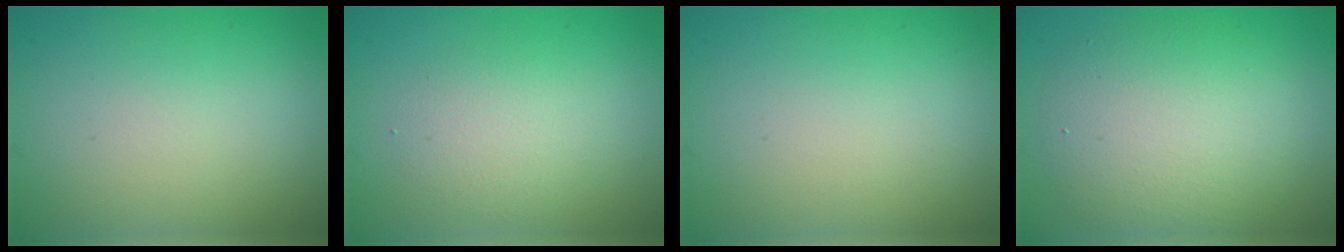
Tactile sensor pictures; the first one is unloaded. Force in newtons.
{"total": 2.4, "press": 2.4, "slide": 0.1}
{"total": 0.0}
{"total": 6.1, "press": 6.1, "slide": 0.3}